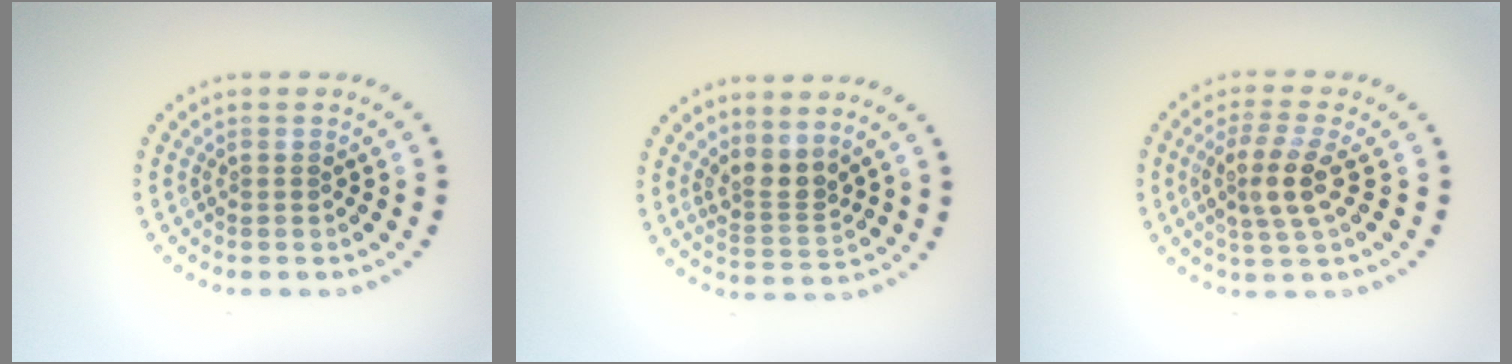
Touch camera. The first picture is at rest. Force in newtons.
{"total": 2.6, "press": 1.9, "slide": 1.7}
{"total": 3.7, "press": 3.3, "slide": 1.6}